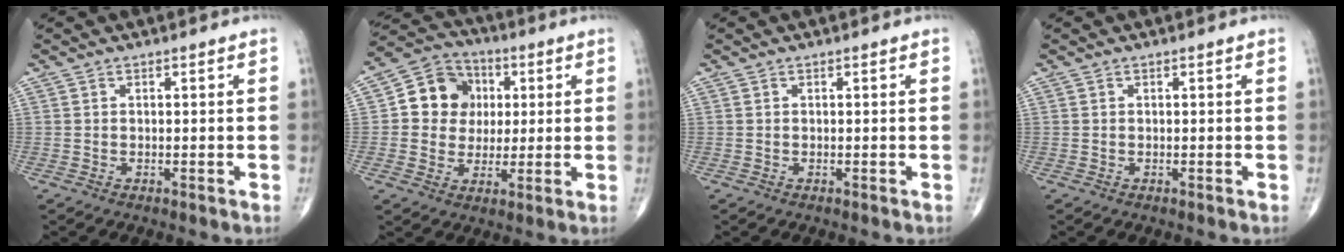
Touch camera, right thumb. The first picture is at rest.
{"total": 9.5, "force": [1.5, 8.1, 4.7], "torque": [-0.047, 0.007, 0.017]}
{"total": 0.0}
{"total": 0.0}